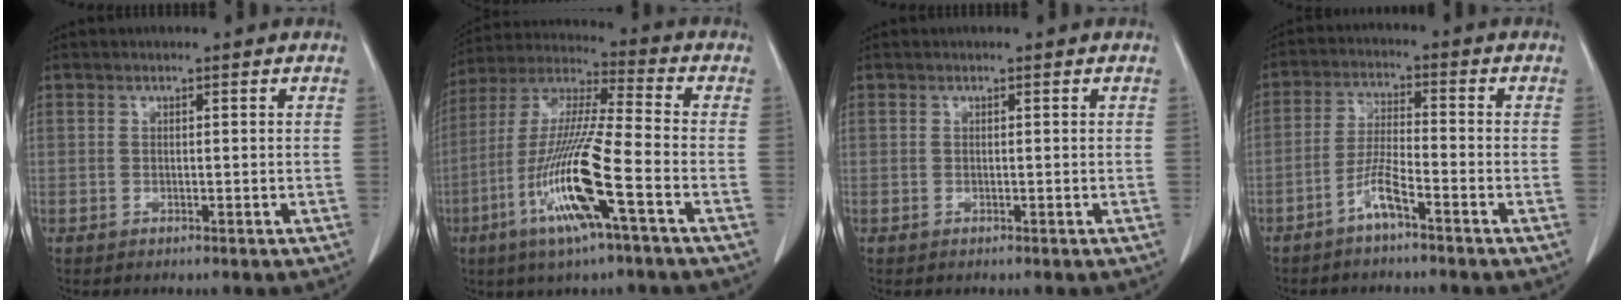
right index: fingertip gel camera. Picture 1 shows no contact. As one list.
[{"total": 16.1, "force": [-6.1, 0.3, 14.9], "torque": [-0.307, -0.016, -0.121]}, {"total": 0.0}, {"total": 4.9, "force": [-3.2, 0.3, 3.7], "torque": [-0.079, 0.005, -0.066]}]